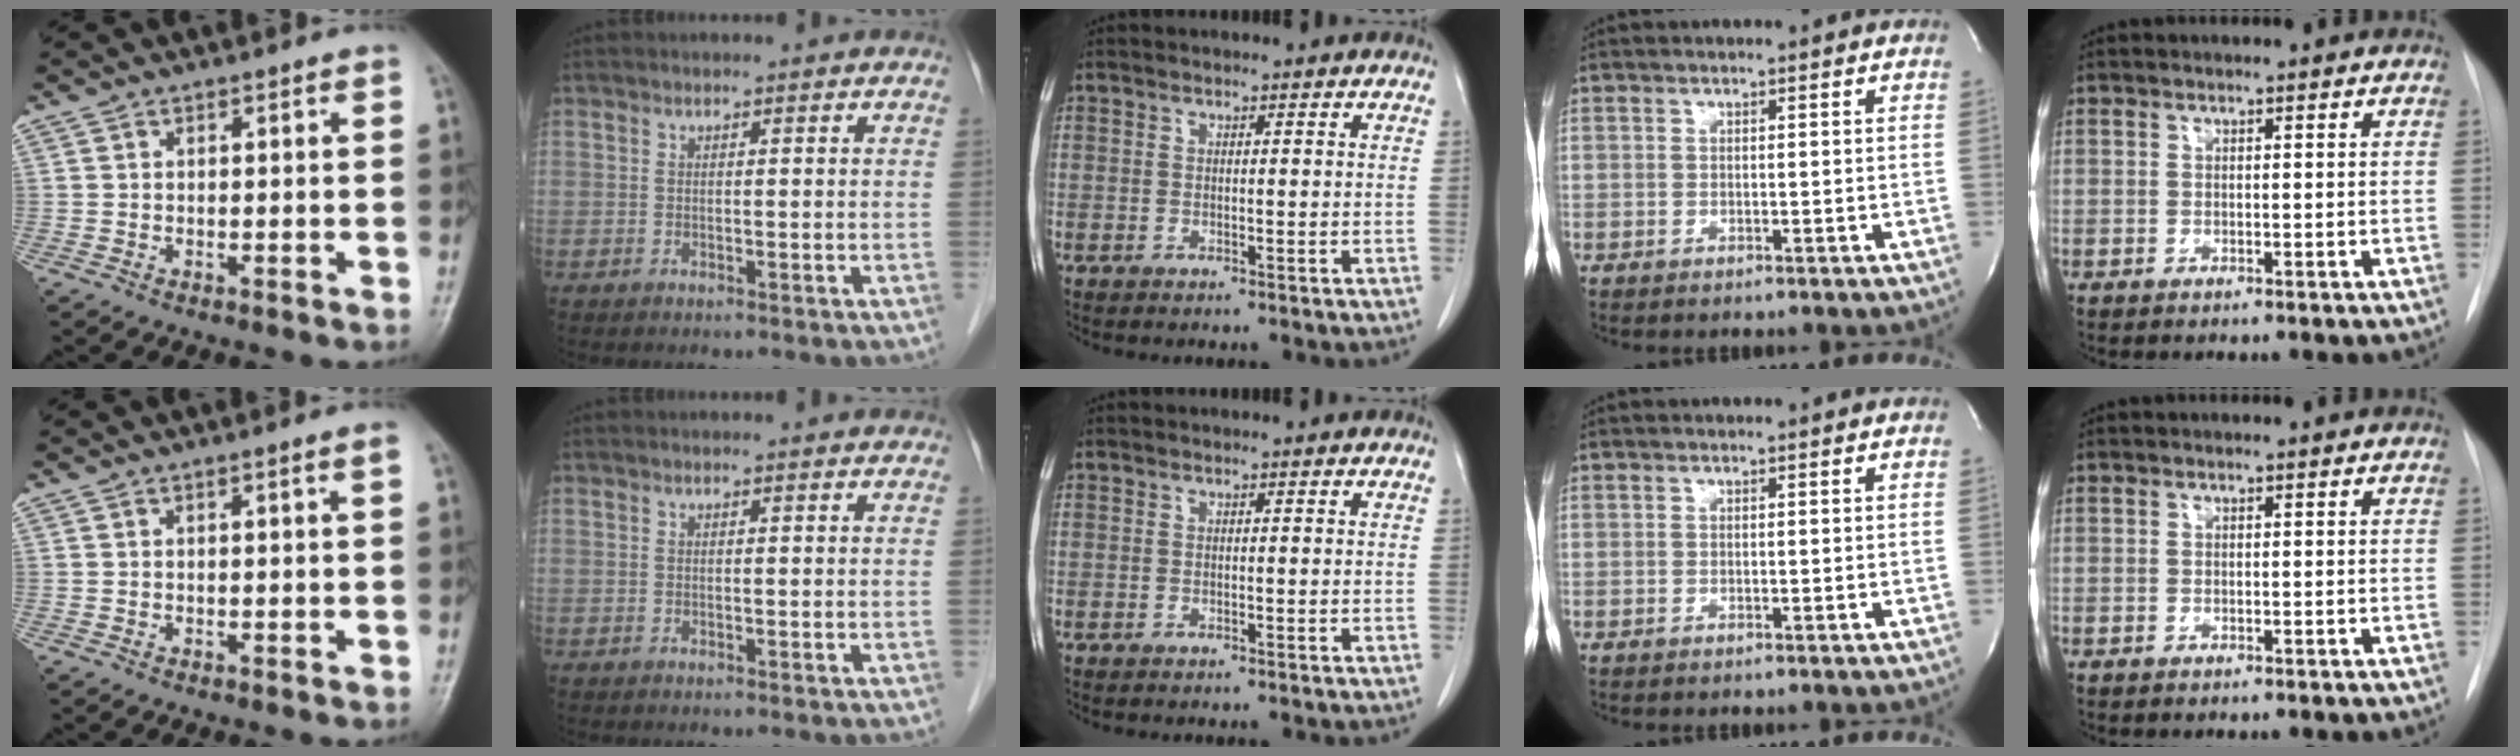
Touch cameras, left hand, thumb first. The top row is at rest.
{"thumb": {"total": 1.1, "force": [0.4, -0.3, 1.0], "torque": [-0.020, 0.000, 0.007]}, "index": {"total": 2.0, "force": [2.0, 0.2, 0.3], "torque": [-0.012, 0.004, 0.016]}}